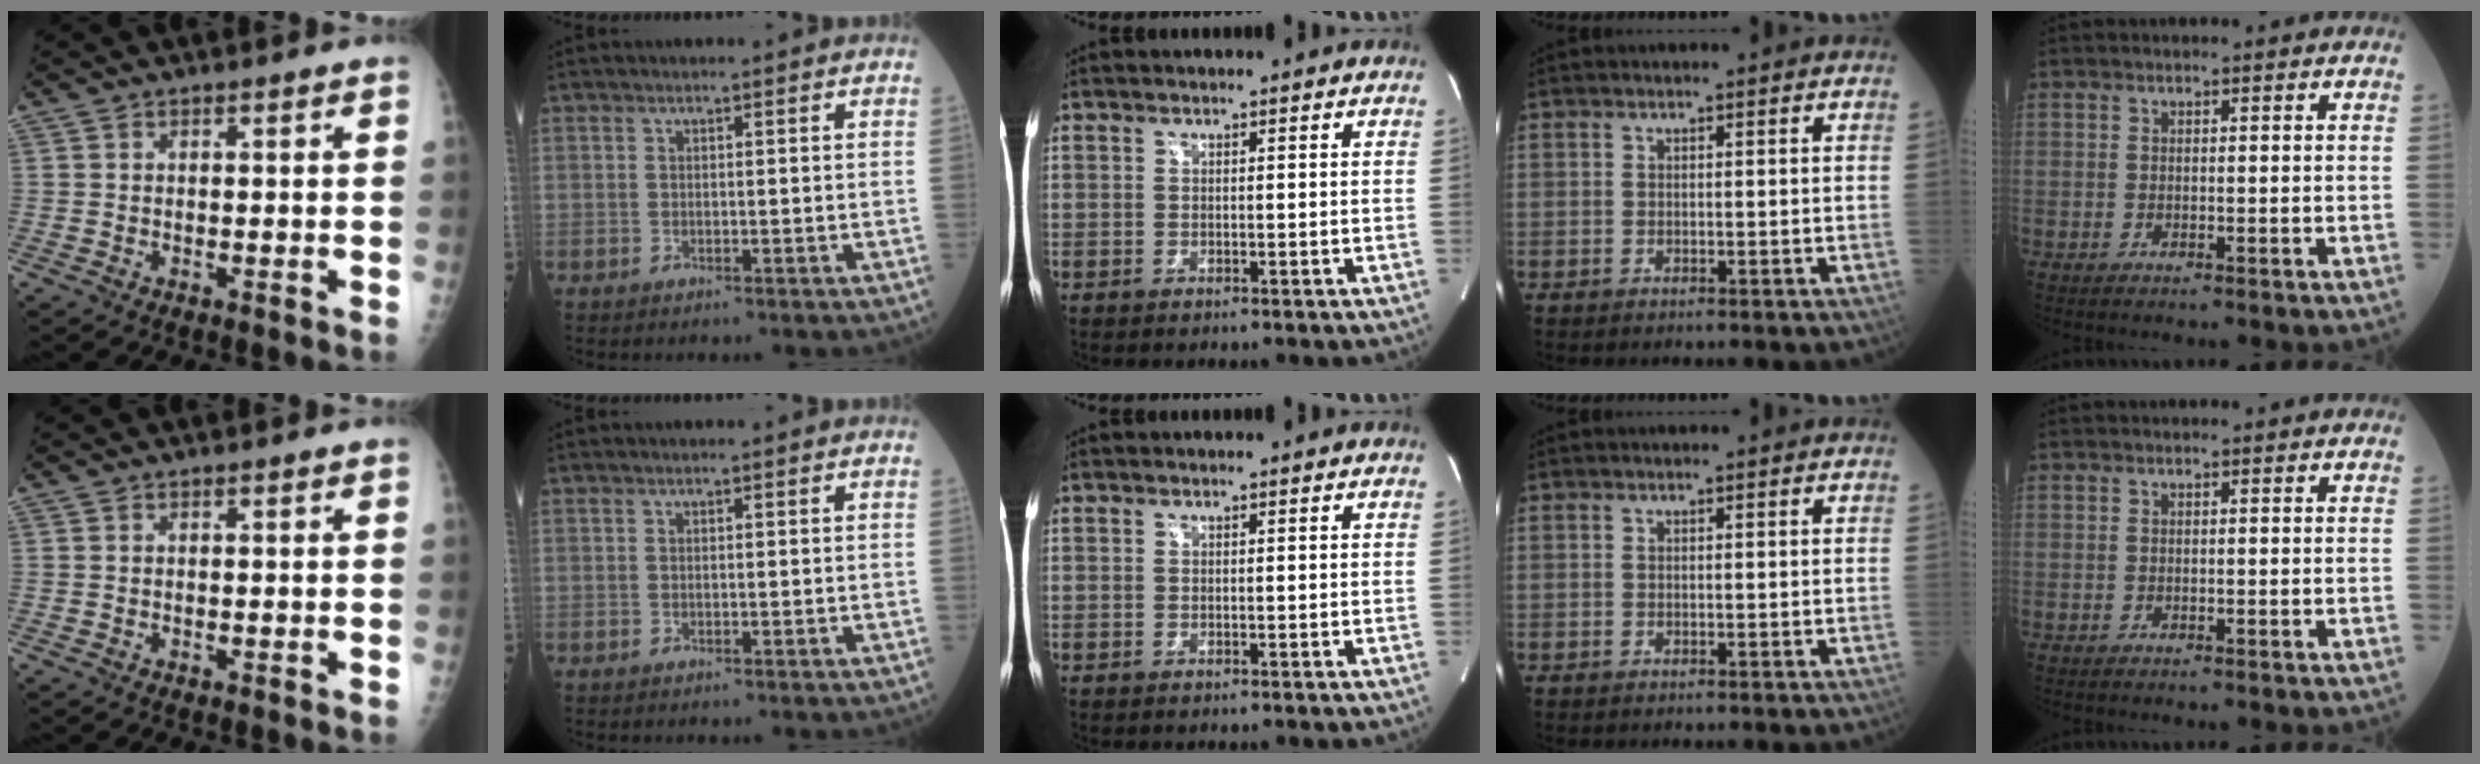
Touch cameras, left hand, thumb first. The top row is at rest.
{}